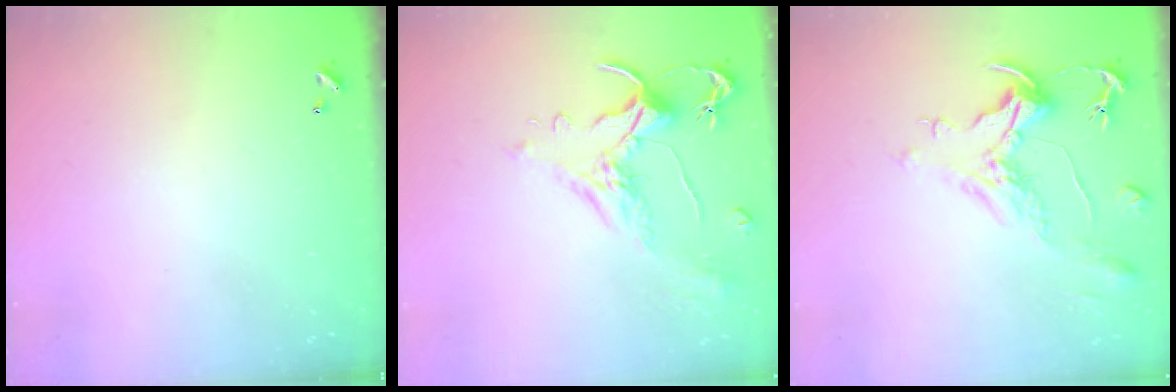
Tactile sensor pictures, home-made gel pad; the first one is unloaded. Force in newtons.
{"total": 1.8, "press": 1.3, "slide": 1.3}
{"total": 2.0, "press": 1.6, "slide": 1.2}